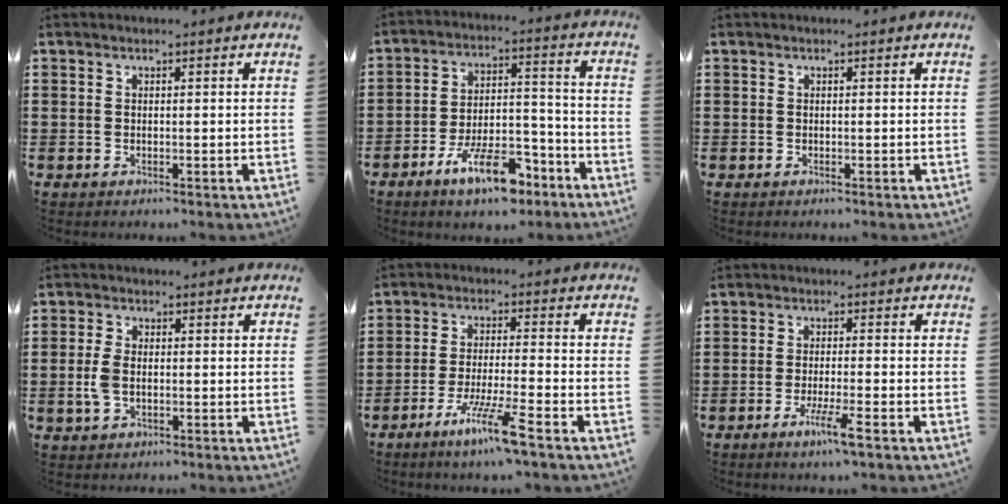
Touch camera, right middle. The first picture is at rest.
{"total": 10.9, "force": [-7.4, 3.6, 7.2], "torque": [-0.127, 0.023, -0.135]}
{"total": 0.0}
{"total": 3.5, "force": [-0.5, 2.0, 2.9], "torque": [-0.078, -0.002, -0.016]}
{"total": 7.7, "force": [-5.3, 0.0, 5.6], "torque": [-0.107, -0.010, -0.099]}
{"total": 4.6, "force": [-2.7, 0.2, 3.7], "torque": [-0.065, -0.009, -0.046]}